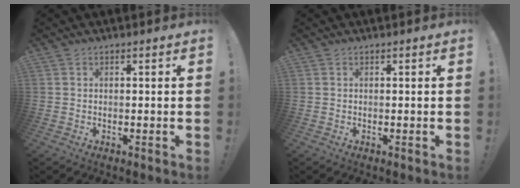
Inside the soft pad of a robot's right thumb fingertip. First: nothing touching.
{"total": 0.0}